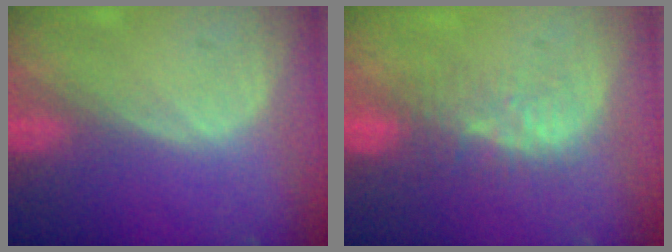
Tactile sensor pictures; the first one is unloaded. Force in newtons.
{"total": 5.3, "press": 4.8, "slide": 2.2}